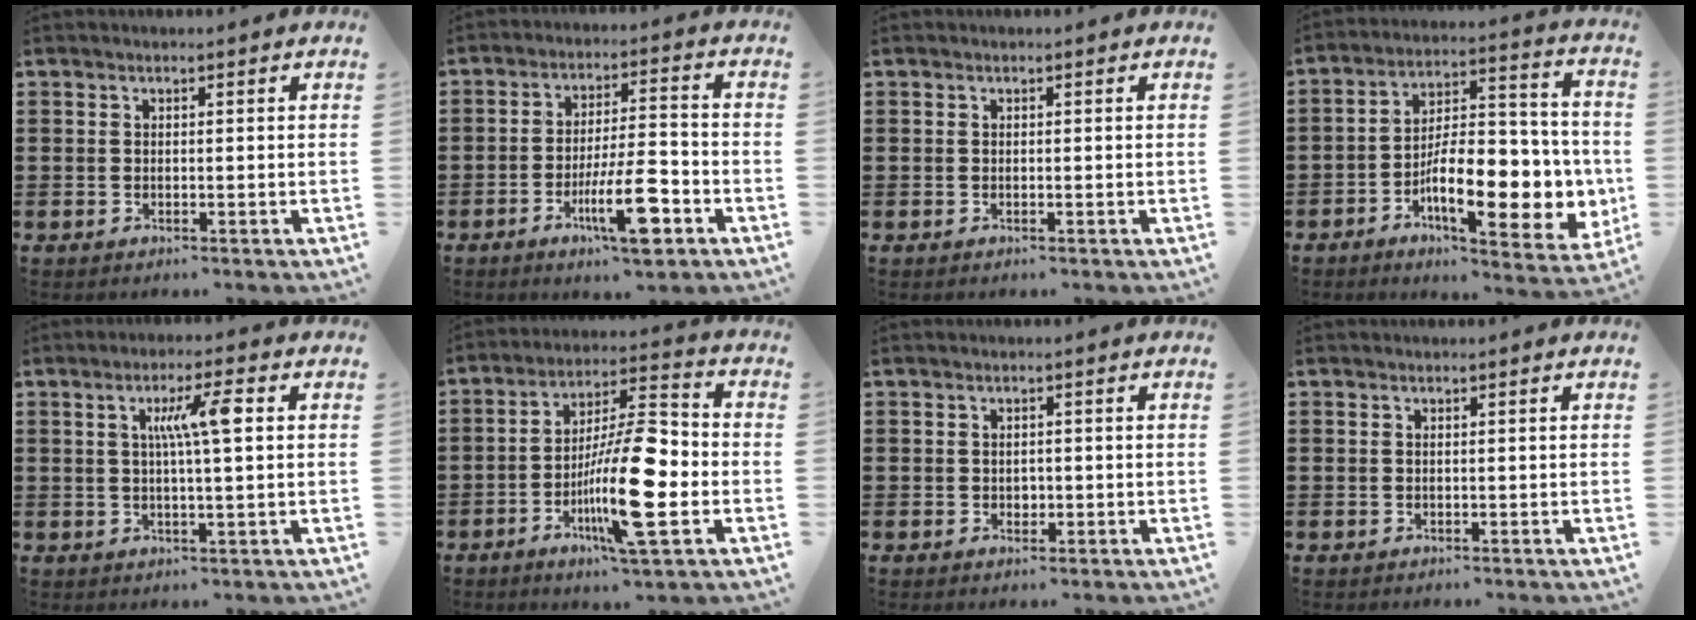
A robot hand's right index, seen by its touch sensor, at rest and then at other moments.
{"total": 11.0, "force": [-4.9, 2.5, 9.6], "torque": [-0.175, 0.001, -0.085]}
{"total": 0.0}
{"total": 14.4, "force": [-4.6, 5.9, 12.4], "torque": [-0.205, -0.010, -0.082]}
{"total": 6.3, "force": [1.4, 0.6, 6.1], "torque": [-0.118, 0.005, 0.017]}
{"total": 16.1, "force": [-4.5, 3.6, 15.0], "torque": [-0.295, -0.007, -0.079]}
{"total": 1.1, "force": [-0.1, 0.8, 0.7], "torque": [-0.015, 0.004, -0.004]}
{"total": 0.0}